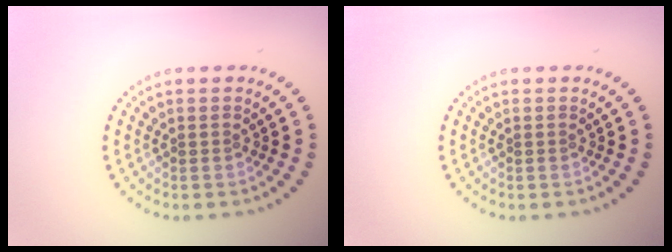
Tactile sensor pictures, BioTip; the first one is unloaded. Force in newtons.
{"total": 0.0}